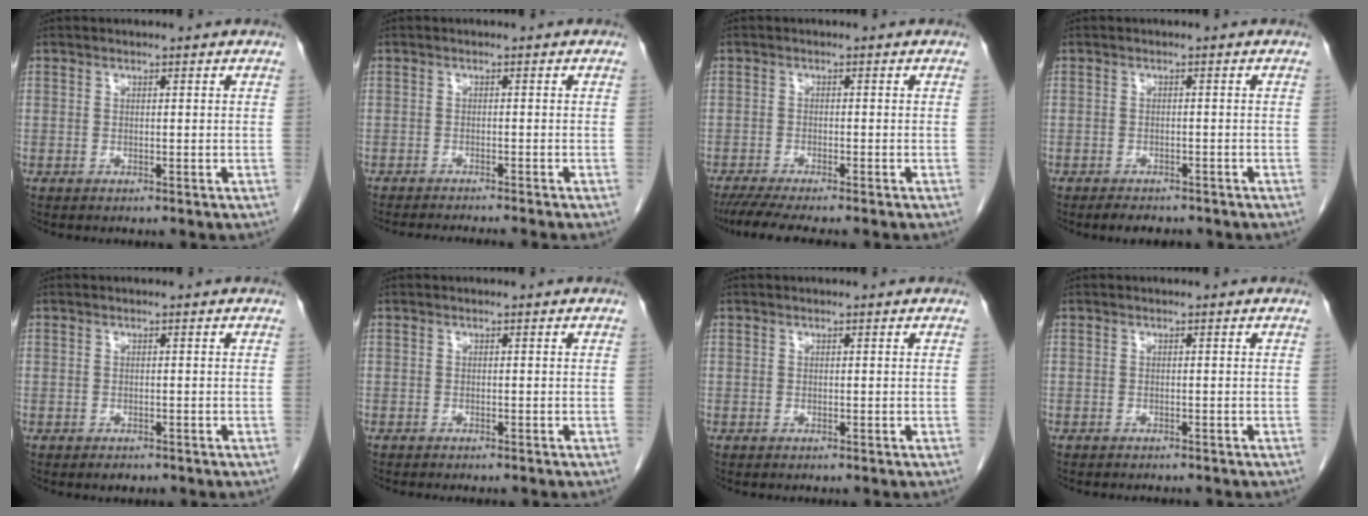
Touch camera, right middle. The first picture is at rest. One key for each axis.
{"total": 7.5, "fx": -6.9, "fy": -0.4, "fz": 2.9, "tx": -0.021, "ty": -0.017, "tz": -0.097}
{"total": 7.6, "fx": -6.4, "fy": 0.3, "fz": 4.1, "tx": -0.059, "ty": -0.017, "tz": -0.102}
{"total": 4.0, "fx": -3.3, "fy": 1.6, "fz": 1.5, "tx": -0.023, "ty": -0.003, "tz": -0.041}
{"total": 1.3, "fx": -1.0, "fy": 0.7, "fz": 0.5, "tx": -0.010, "ty": 0.000, "tz": -0.008}
{"total": 2.0, "fx": -1.8, "fy": 0.4, "fz": 0.8, "tx": -0.016, "ty": -0.004, "tz": -0.020}
{"total": 0.0}
{"total": 2.5, "fx": -2.3, "fy": 0.7, "fz": 0.9, "tx": -0.016, "ty": -0.005, "tz": -0.026}